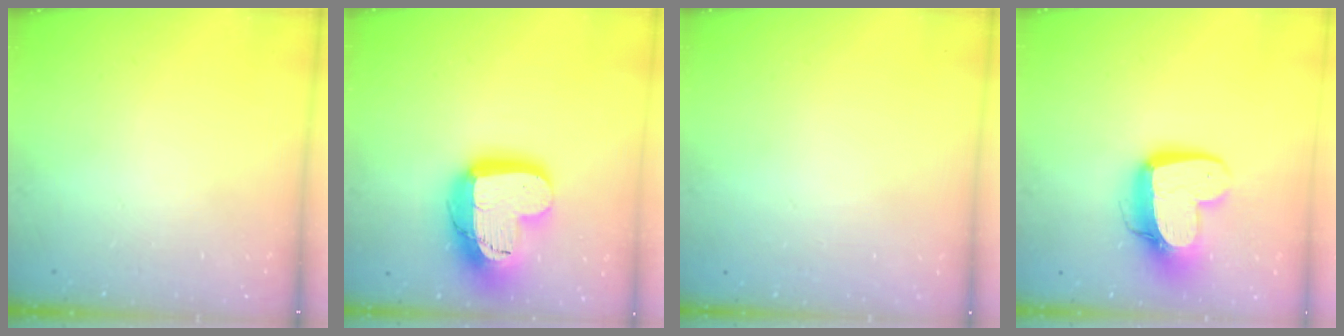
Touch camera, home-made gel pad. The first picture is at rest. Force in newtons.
{"total": 20.1, "press": 20.0, "slide": 1.6}
{"total": 0.0}
{"total": 14.6, "press": 14.6, "slide": 1.4}